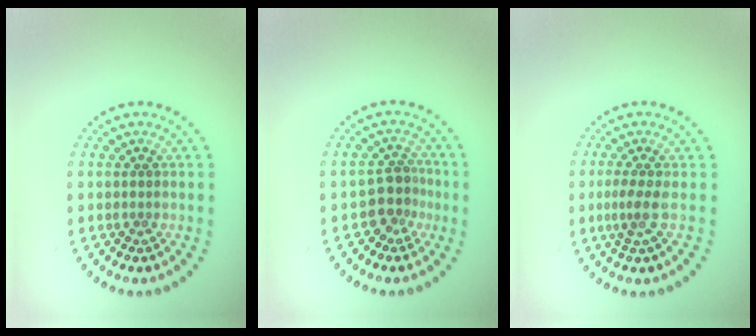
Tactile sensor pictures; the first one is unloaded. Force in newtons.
{"total": 2.8, "press": 2.2, "slide": 1.7}
{"total": 1.7, "press": 1.4, "slide": 0.9}